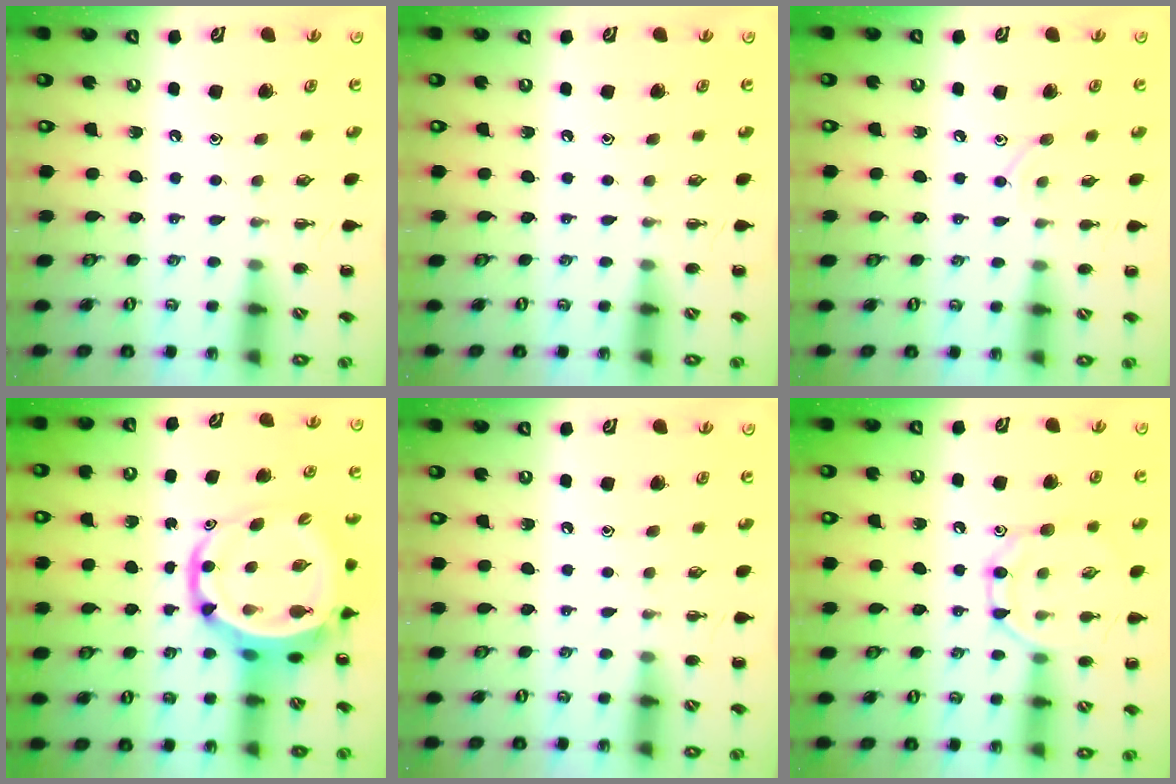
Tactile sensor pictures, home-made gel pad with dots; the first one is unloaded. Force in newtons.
{"total": 0.0}
{"total": 6.2, "press": 5.9, "slide": 1.9}
{"total": 9.2, "press": 8.7, "slide": 2.9}
{"total": 0.0}
{"total": 10.0, "press": 10.0, "slide": 0.9}